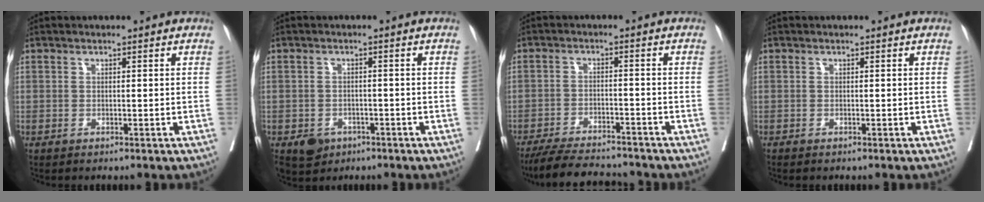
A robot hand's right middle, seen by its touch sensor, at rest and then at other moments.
{"total": 4.0, "force": [-2.3, 3.1, 1.3], "torque": [-0.014, 0.003, -0.029]}
{"total": 11.1, "force": [-10.2, 1.7, 4.0], "torque": [-0.064, -0.005, -0.155]}
{"total": 0.0}